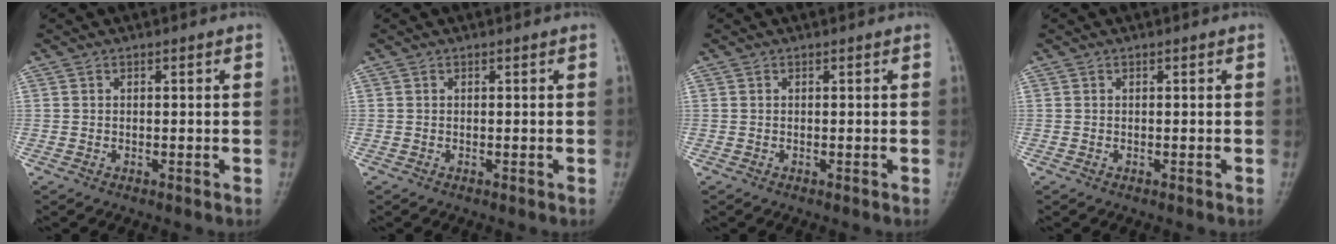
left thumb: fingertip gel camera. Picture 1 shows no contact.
{"total": 0.0}
{"total": 0.0}
{"total": 0.0}